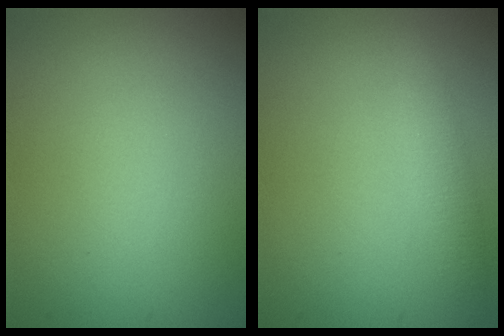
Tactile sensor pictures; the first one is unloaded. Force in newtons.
{"total": 2.0, "press": 2.0, "slide": 0.1}